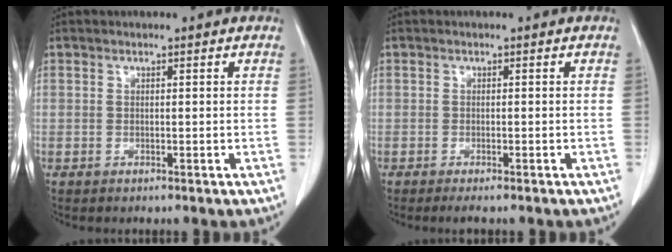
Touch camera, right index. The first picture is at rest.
{"total": 3.2, "force": [-2.6, 0.4, 1.8], "torque": [-0.018, -0.006, -0.032]}